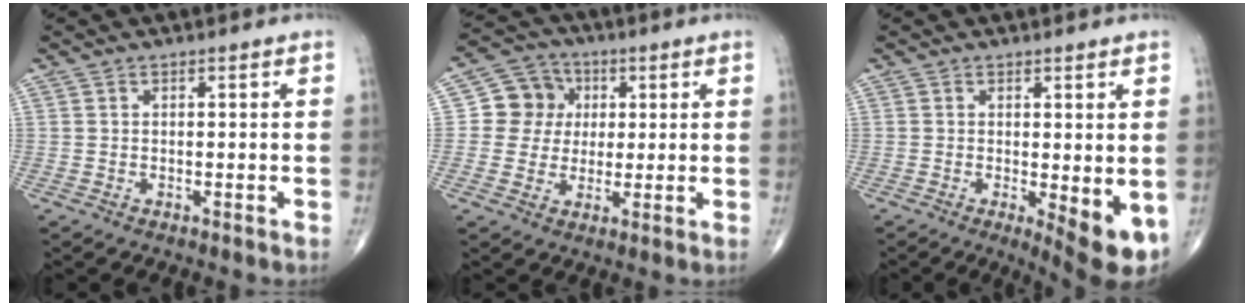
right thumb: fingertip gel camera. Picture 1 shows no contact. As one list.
[{"total": 8.7, "force": [1.4, 8.1, 2.7], "torque": [-0.003, 0.006, 0.015]}, {"total": 7.4, "force": [-1.3, 2.3, 7.0], "torque": [-0.091, -0.020, -0.013]}]